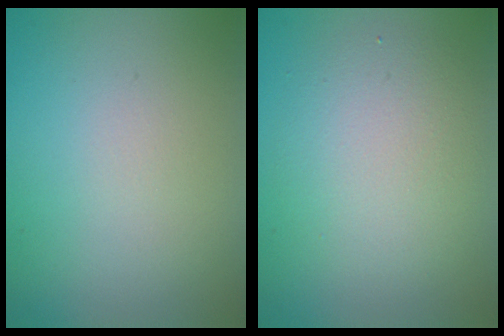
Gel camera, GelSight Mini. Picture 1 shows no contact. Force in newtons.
{"total": 4.0, "press": 4.0, "slide": 0.3}